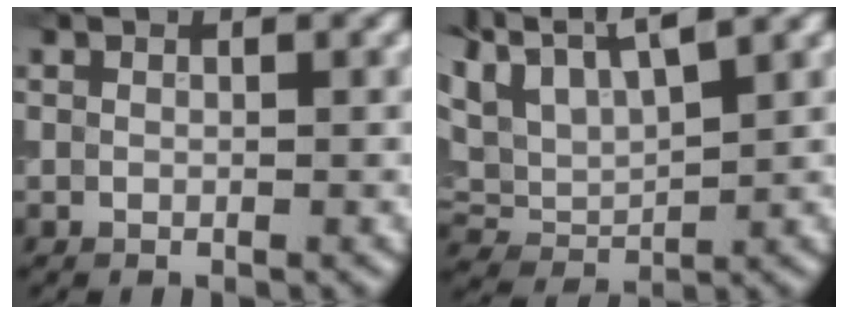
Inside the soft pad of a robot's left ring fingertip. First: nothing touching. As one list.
[{"total": 7.0, "force": [4.8, 2.5, 4.4], "torque": [-0.116, 0.015, 0.080]}]